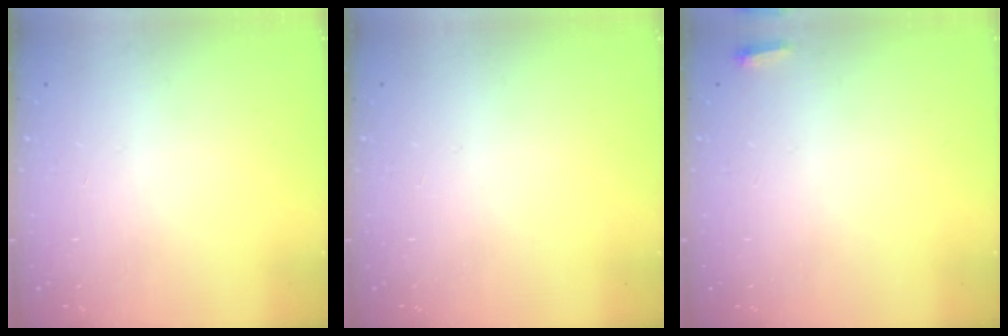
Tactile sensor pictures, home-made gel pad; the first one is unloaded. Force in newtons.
{"total": 0.0}
{"total": 2.7, "press": 2.6, "slide": 0.9}